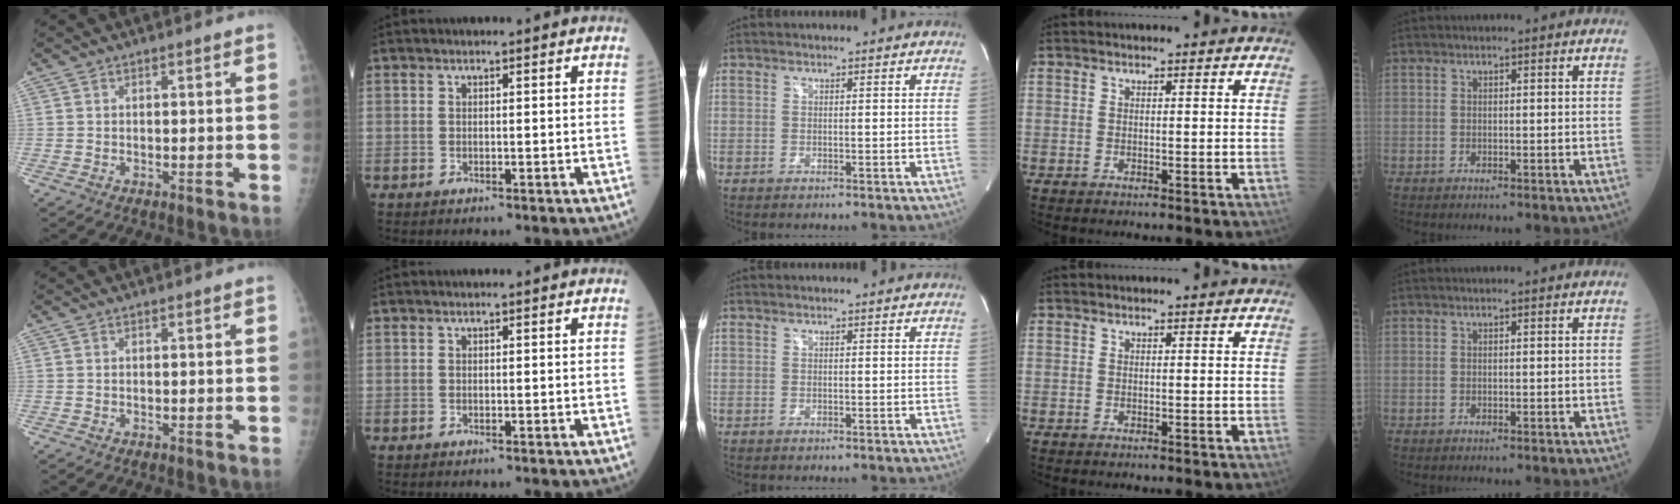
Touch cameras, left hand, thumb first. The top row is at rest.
{}